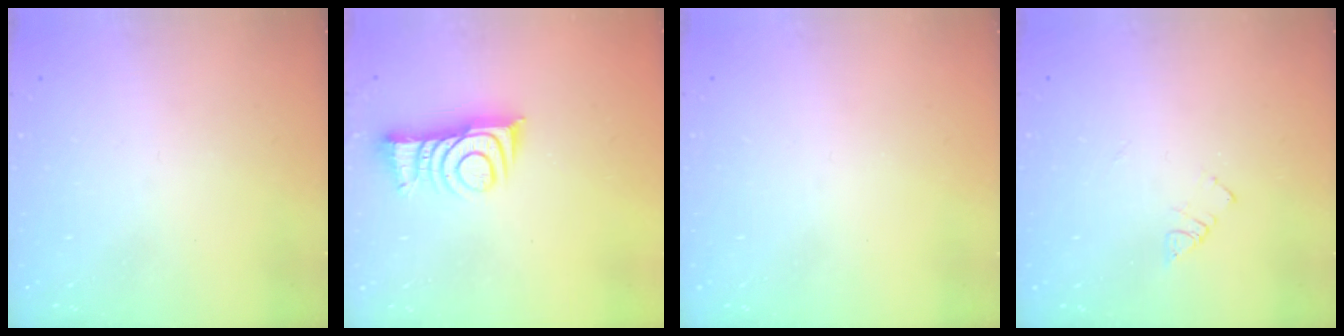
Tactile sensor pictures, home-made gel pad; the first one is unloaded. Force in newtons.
{"total": 10.0, "press": 9.9, "slide": 1.0}
{"total": 0.0}
{"total": 4.0, "press": 4.0, "slide": 0.4}